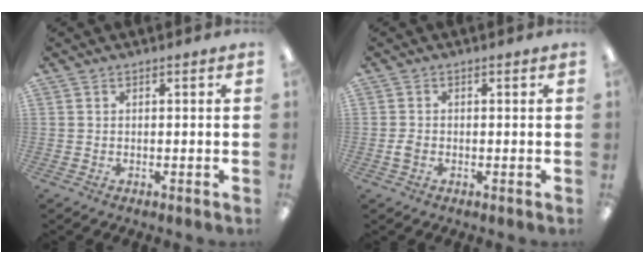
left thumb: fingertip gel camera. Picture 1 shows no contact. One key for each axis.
{"total": 1.9, "fx": -0.4, "fy": 1.3, "fz": 1.3, "tx": -0.024, "ty": 0.003, "tz": -0.007}